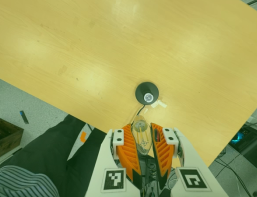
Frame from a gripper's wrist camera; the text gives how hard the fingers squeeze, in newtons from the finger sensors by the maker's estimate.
{"total": 20.5, "left": 25.6, "right": 15.3}